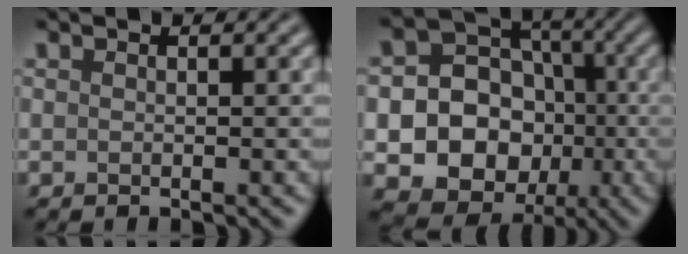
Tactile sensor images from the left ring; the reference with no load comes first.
{"total": 14.0, "force": [-3.2, 12.6, 5.1], "torque": [-0.107, -0.012, -0.064]}